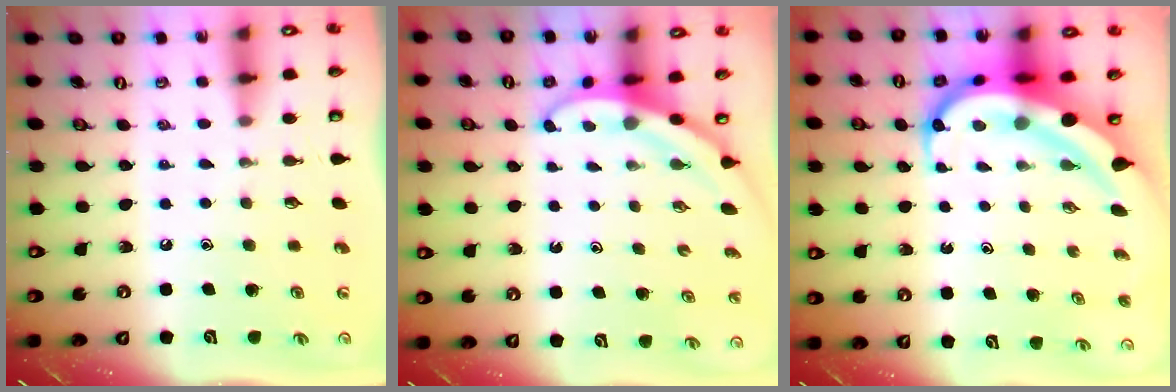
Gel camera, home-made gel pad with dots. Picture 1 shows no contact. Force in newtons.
{"total": 3.3, "press": 3.3, "slide": 0.2}
{"total": 12.5, "press": 12.4, "slide": 1.3}